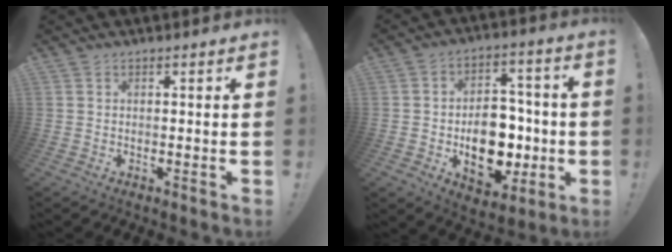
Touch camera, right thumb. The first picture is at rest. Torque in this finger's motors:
{"motor_torque": [2.91, 2.10, 1.55, -0.57, 0.38]}